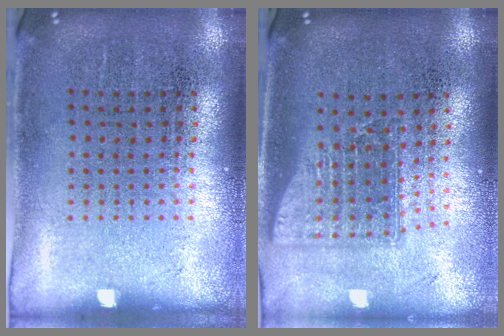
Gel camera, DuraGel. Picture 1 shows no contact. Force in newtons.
{"total": 1.5, "press": 1.2, "slide": 1.0}